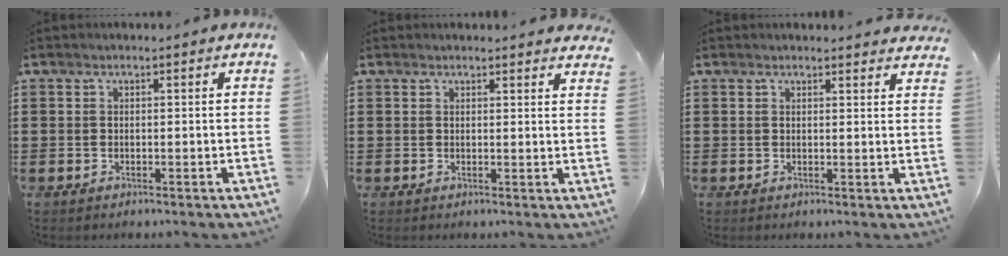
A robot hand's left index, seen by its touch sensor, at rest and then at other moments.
{"total": 1.6, "force": [1.5, 0.2, 0.2], "torque": [0.000, 0.000, 0.028]}
{"total": 1.8, "force": [1.7, 0.3, 0.0], "torque": [0.003, -0.002, 0.032]}